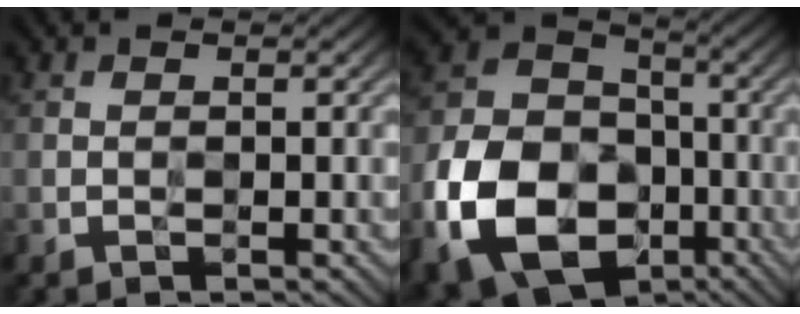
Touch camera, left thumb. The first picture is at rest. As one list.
[{"total": 16.1, "force": [-6.2, 11.7, 9.2], "torque": [-0.216, -0.043, -0.120]}]